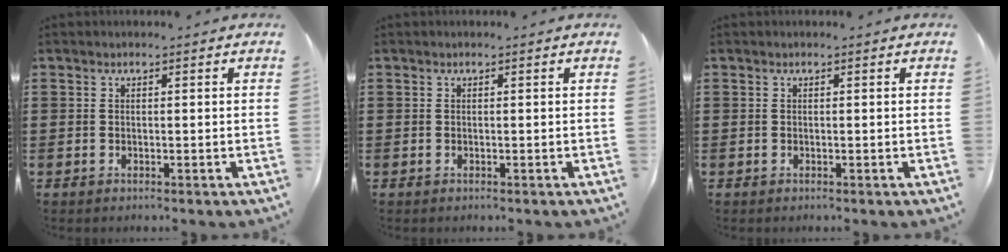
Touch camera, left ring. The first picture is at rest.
{"total": 0.0}
{"total": 0.0}